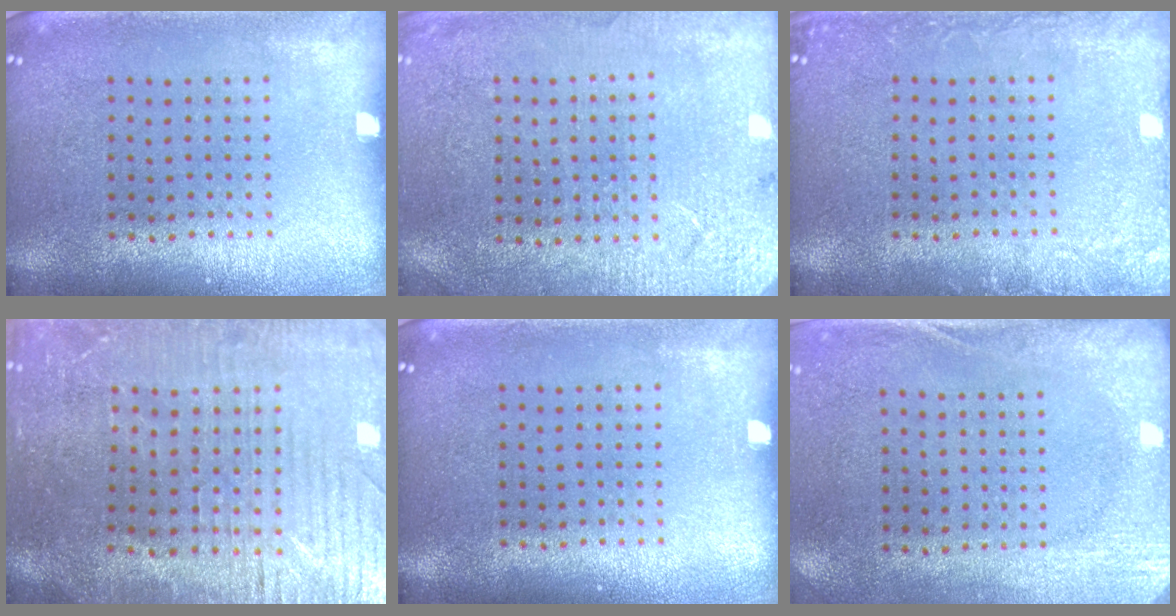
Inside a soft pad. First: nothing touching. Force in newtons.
{"total": 2.7, "press": 2.7, "slide": 0.1}
{"total": 2.0, "press": 2.0, "slide": 0.2}
{"total": 2.7, "press": 2.6, "slide": 0.6}
{"total": 0.0}
{"total": 2.7, "press": 2.1, "slide": 1.7}